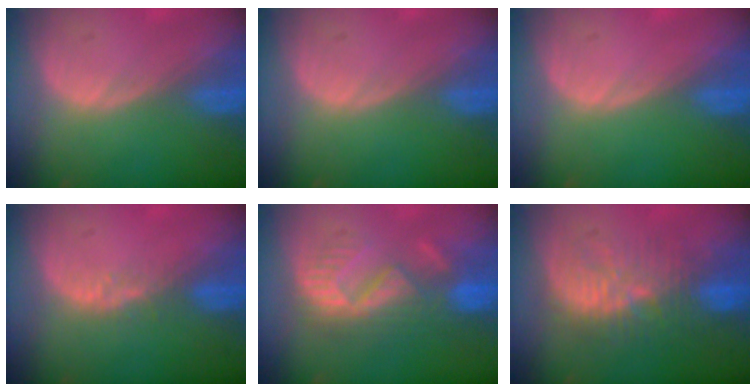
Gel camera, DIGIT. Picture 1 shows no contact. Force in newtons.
{"total": 0.0}
{"total": 0.0}
{"total": 2.8, "press": 2.1, "slide": 1.8}
{"total": 8.6, "press": 8.2, "slide": 2.8}
{"total": 9.2, "press": 8.9, "slide": 2.1}